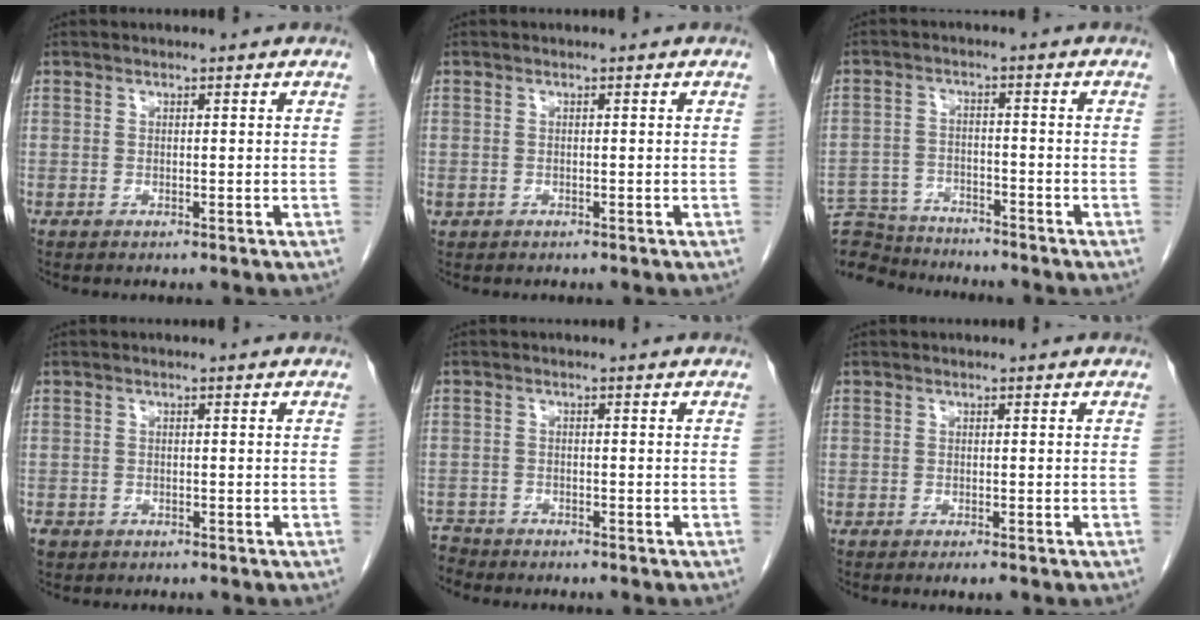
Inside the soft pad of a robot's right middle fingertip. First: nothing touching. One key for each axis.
{"total": 0.6, "fx": -0.2, "fy": 0.6, "fz": 0.2, "tx": -0.006, "ty": 0.005, "tz": 0.001}
{"total": 12.0, "fx": -11.5, "fy": 2.5, "fz": 2.3, "tx": -0.052, "ty": 0.009, "tz": -0.185}
{"total": 2.1, "fx": -1.4, "fy": 1.5, "fz": 0.5, "tx": -0.014, "ty": 0.001, "tz": -0.022}
{"total": 3.0, "fx": -2.9, "fy": 0.6, "fz": -0.6, "tx": 0.009, "ty": -0.007, "tz": -0.055}
{"total": 1.4, "fx": -1.0, "fy": 0.3, "fz": 0.9, "tx": -0.012, "ty": -0.004, "tz": -0.012}